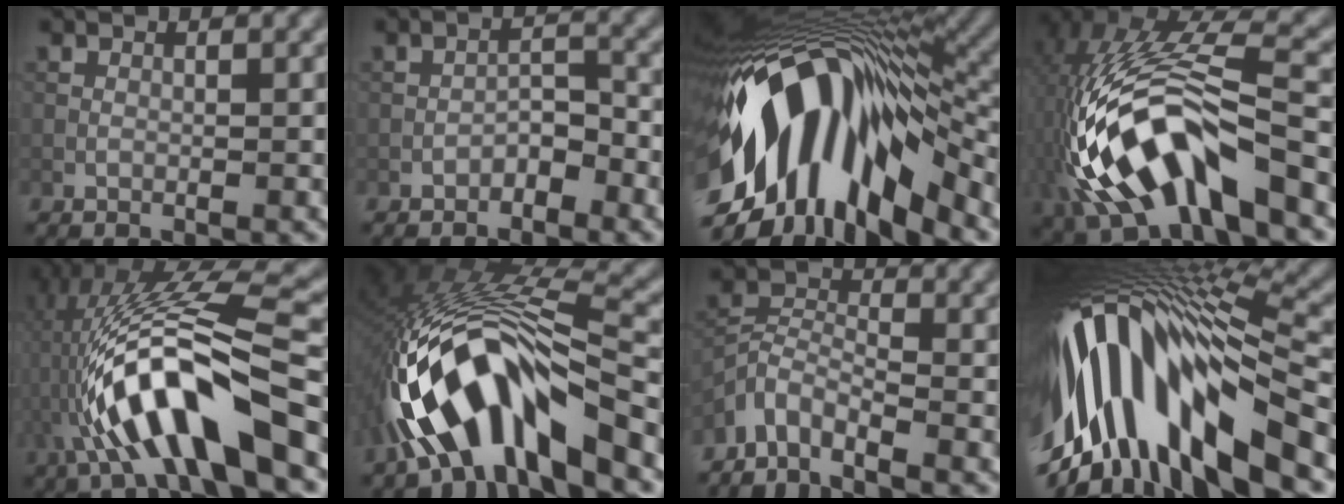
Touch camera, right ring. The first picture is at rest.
{"total": 1.7, "force": [-1.2, 0.8, 0.9], "torque": [-0.008, 0.013, -0.022]}
{"total": 15.9, "force": [-4.3, 7.7, 13.2], "torque": [-0.226, 0.007, -0.074]}
{"total": 13.0, "force": [-4.9, 5.4, 10.8], "torque": [-0.217, 0.008, -0.084]}
{"total": 12.7, "force": [-4.0, 3.4, 11.6], "torque": [-0.211, 0.017, -0.062]}
{"total": 11.8, "force": [-5.8, 4.3, 9.4], "torque": [-0.169, 0.010, -0.099]}
{"total": 3.0, "force": [-2.8, 1.0, 0.6], "torque": [-0.010, 0.004, -0.069]}
{"total": 15.9, "force": [-3.6, 6.5, 14.0], "torque": [-0.256, 0.011, -0.050]}